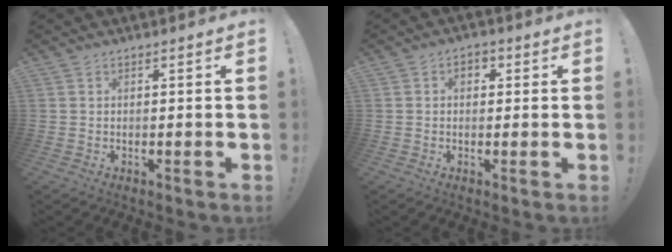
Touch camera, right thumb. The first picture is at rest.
{"total": 2.9, "force": [0.3, 2.1, 2.0], "torque": [-0.023, 0.004, 0.002]}